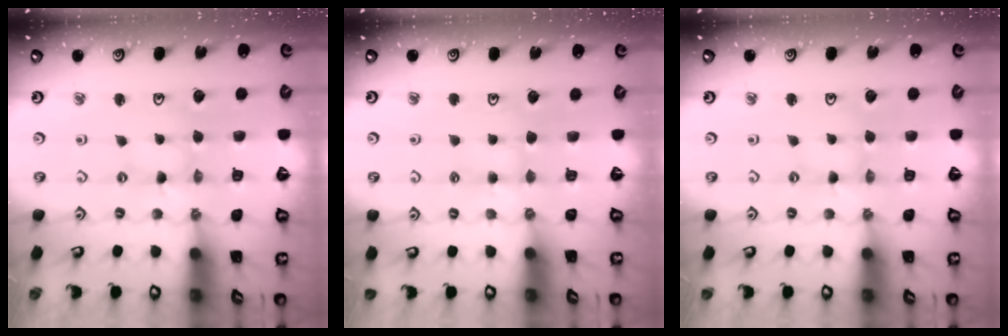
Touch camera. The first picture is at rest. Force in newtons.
{"total": 3.7, "press": 3.6, "slide": 0.4}
{"total": 1.7, "press": 1.7, "slide": 0.3}